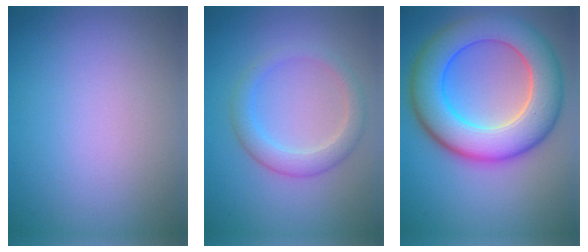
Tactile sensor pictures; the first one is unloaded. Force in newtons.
{"total": 2.8, "press": 2.8, "slide": 0.2}
{"total": 10.1, "press": 10.1, "slide": 0.3}